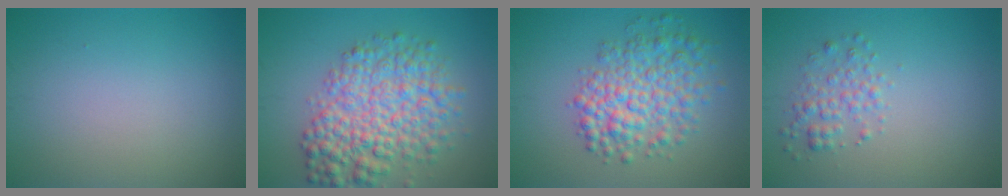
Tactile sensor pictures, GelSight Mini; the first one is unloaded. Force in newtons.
{"total": 7.6, "press": 7.6, "slide": 0.2}
{"total": 5.9, "press": 5.9, "slide": 0.2}
{"total": 2.0, "press": 2.0, "slide": 0.1}